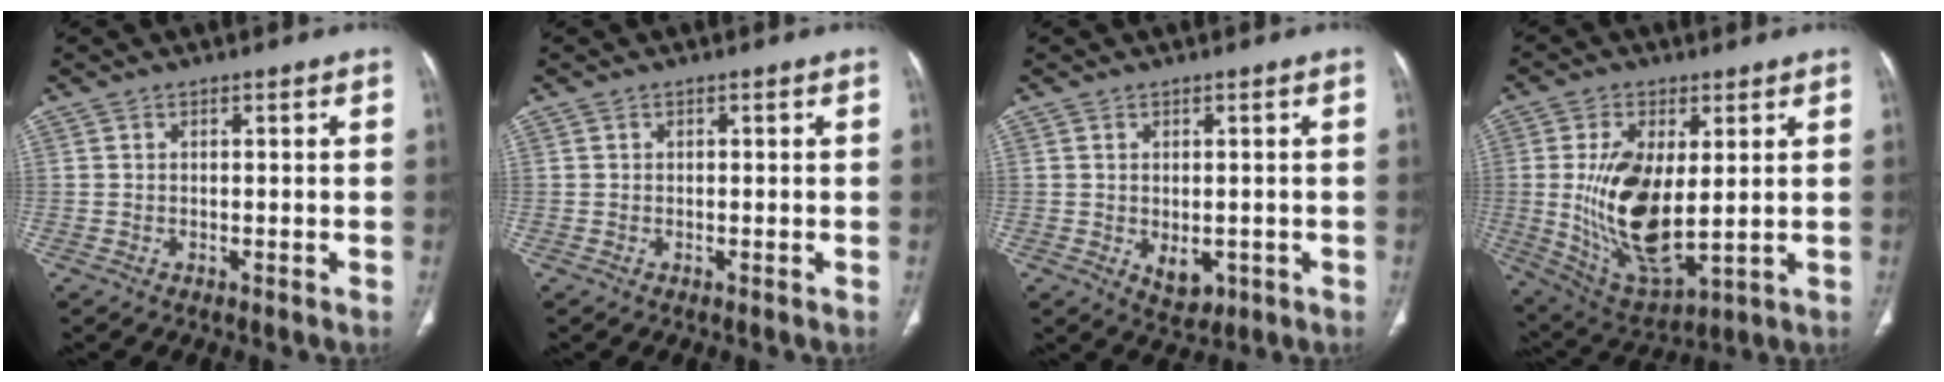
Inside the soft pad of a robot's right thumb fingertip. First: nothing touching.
{"total": 0.0}
{"total": 4.2, "force": [-0.9, 2.8, 3.0], "torque": [-0.034, -0.005, 0.003]}
{"total": 17.0, "force": [1.1, 8.2, 14.9], "torque": [-0.276, -0.024, 0.041]}